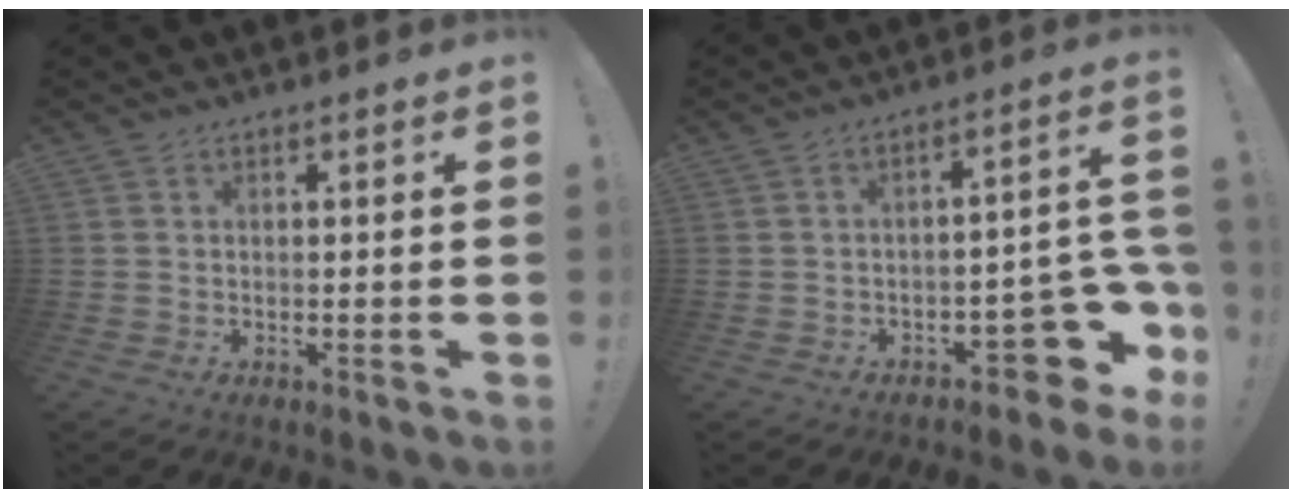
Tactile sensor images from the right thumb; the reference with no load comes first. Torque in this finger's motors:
{"motor_torque": [1.56, 1.59, 0.96, -1.06, 0.00]}